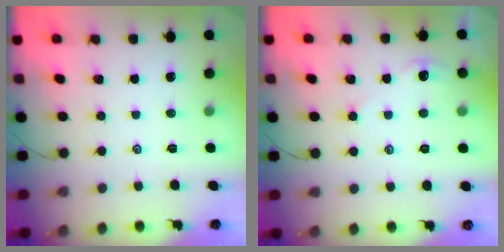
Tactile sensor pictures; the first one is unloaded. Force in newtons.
{"total": 1.8, "press": 1.8, "slide": 0.2}